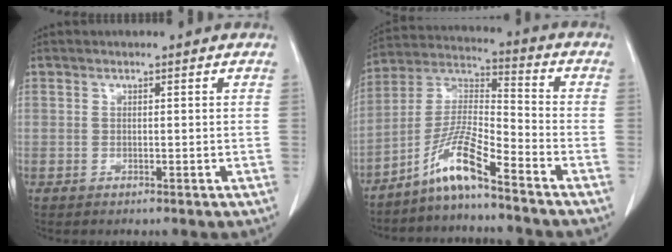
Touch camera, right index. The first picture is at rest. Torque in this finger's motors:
{"motor_torque": [1.20, -0.92, 0.25, 0.09]}